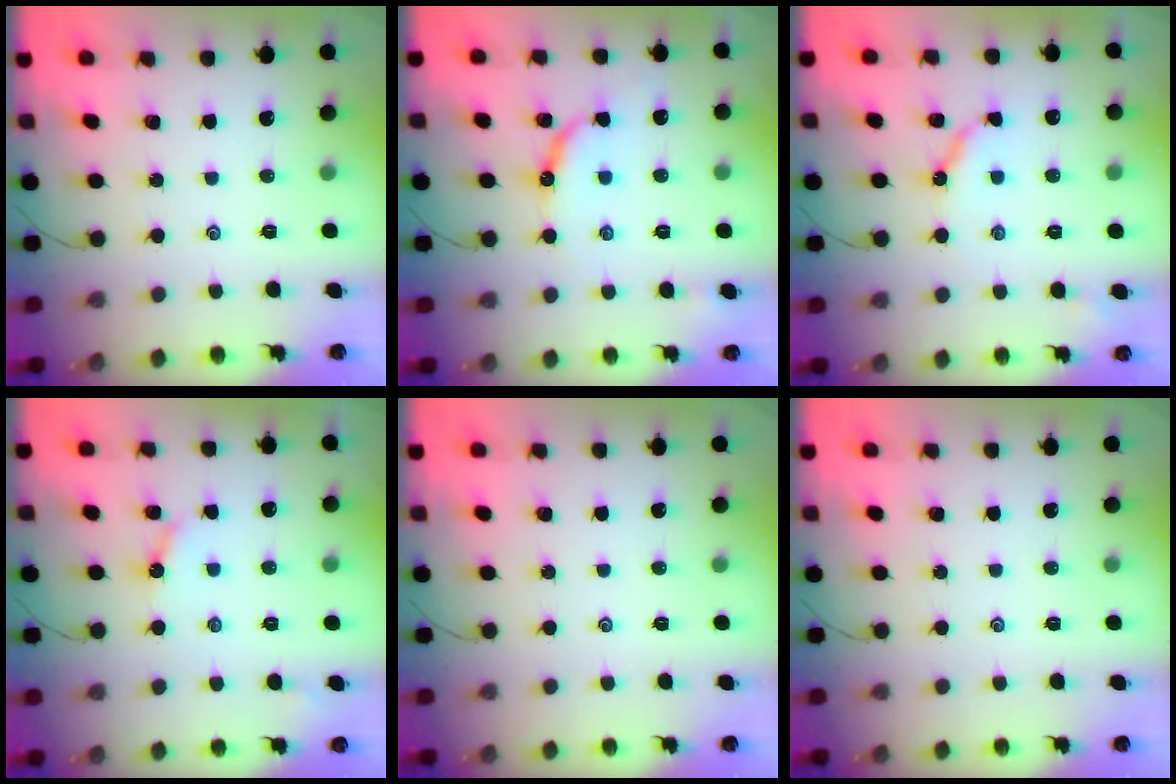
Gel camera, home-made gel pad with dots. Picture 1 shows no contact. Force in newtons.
{"total": 10.5, "press": 10.4, "slide": 0.8}
{"total": 6.1, "press": 6.0, "slide": 0.5}
{"total": 4.0, "press": 3.9, "slide": 0.5}
{"total": 0.0}
{"total": 0.0}